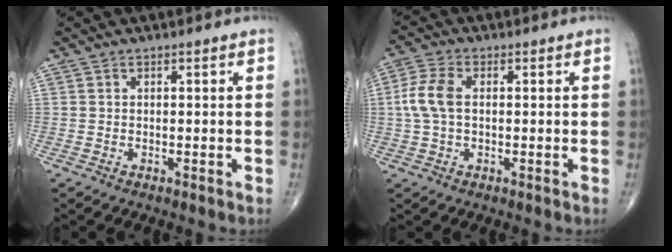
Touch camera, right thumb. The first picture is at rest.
{"total": 6.5, "force": [0.4, 3.8, 5.2], "torque": [-0.127, 0.016, 0.004]}